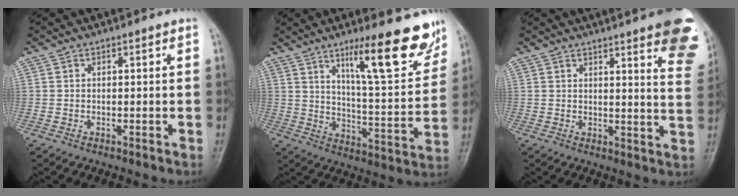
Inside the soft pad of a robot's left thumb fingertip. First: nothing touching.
{"total": 17.4, "force": [11.2, 3.6, 12.9], "torque": [-0.156, -0.068, 0.177]}
{"total": 16.1, "force": [9.9, 3.2, 12.2], "torque": [-0.125, -0.044, 0.101]}